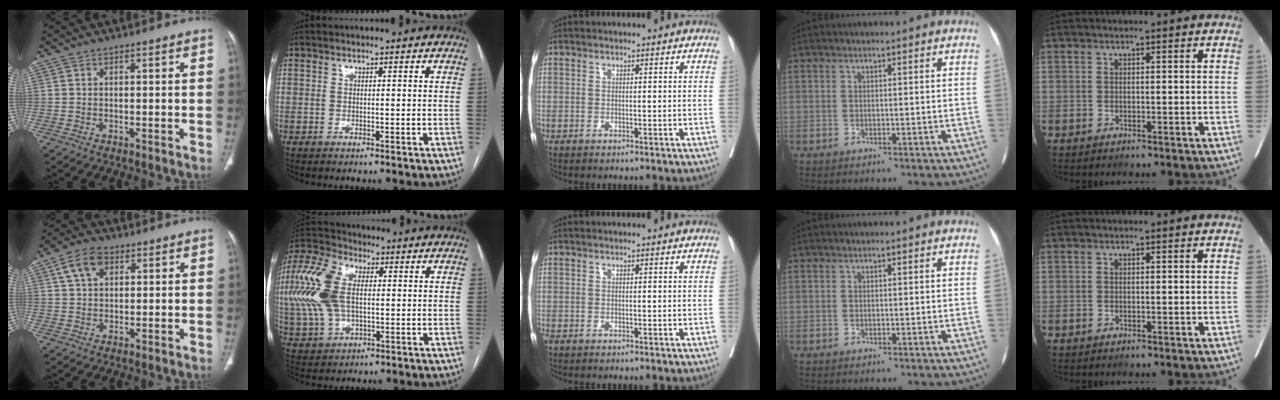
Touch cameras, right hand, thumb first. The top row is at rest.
{"thumb": {"total": 7.1, "force": [2.9, 4.6, 4.6], "torque": [-0.074, 0.004, 0.051]}, "index": {"total": 14.0, "force": [1.6, 7.5, 11.7], "torque": [-0.289, 0.026, 0.035]}, "middle": {"total": 0.7, "force": [-0.5, 0.4, 0.3], "torque": [-0.011, -0.001, -0.010]}}